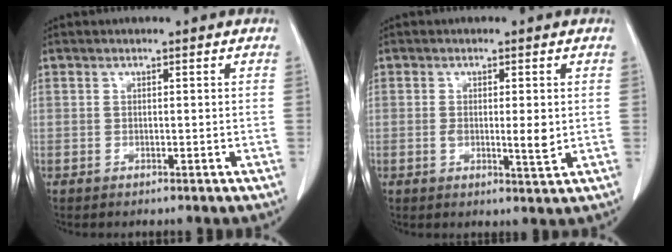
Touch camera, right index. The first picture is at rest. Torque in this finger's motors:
{"motor_torque": [0.09, 0.07, 0.14, 0.03]}